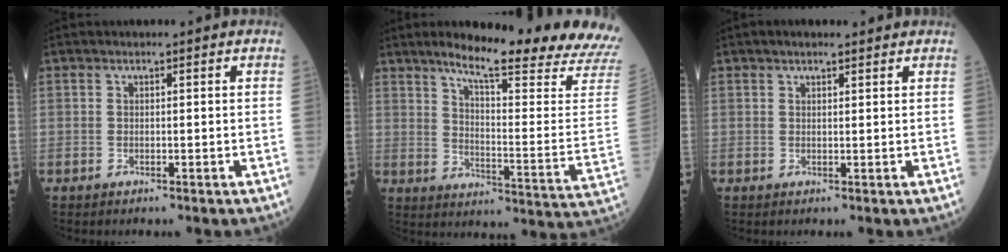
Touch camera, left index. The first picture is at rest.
{"total": 23.0, "force": [20.2, -0.8, 11.0], "torque": [-0.166, -0.093, 0.255]}
{"total": 2.8, "force": [2.2, 1.0, 1.5], "torque": [-0.028, 0.015, 0.034]}